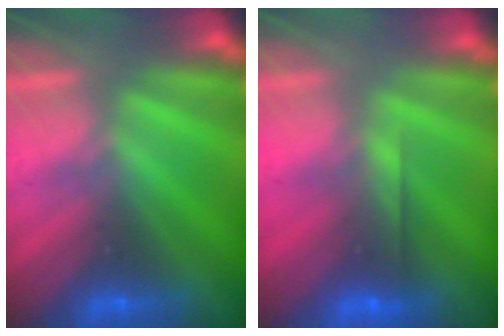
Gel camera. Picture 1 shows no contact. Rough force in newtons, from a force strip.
{"total": 2.6}